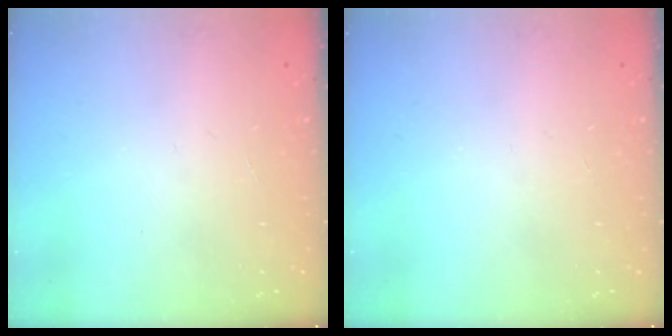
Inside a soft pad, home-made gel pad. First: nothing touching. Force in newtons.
{"total": 0.0}